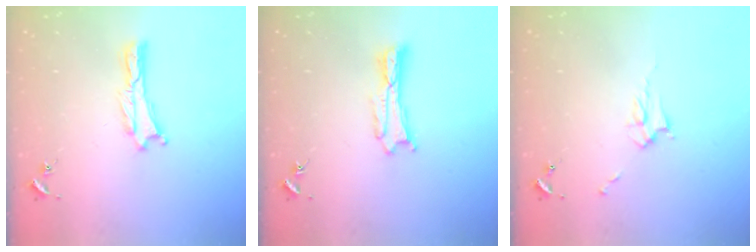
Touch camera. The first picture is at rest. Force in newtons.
{"total": 0.9, "press": 0.9, "slide": 0.2}
{"total": 2.9, "press": 2.9, "slide": 0.4}